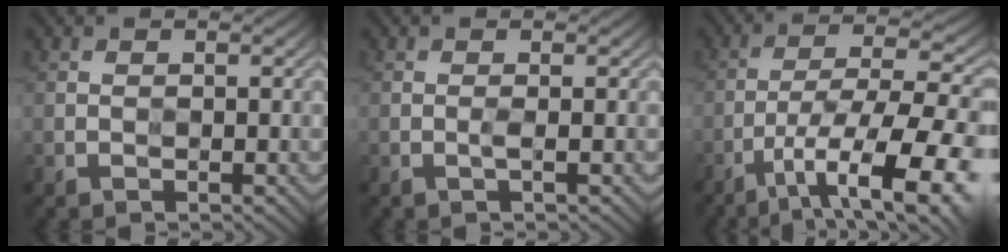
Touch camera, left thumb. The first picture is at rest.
{"total": 0.6, "force": [-0.2, -0.1, 0.6], "torque": [-0.008, 0.003, -0.007]}
{"total": 12.9, "force": [-6.8, 3.6, 10.3], "torque": [-0.175, -0.004, -0.108]}